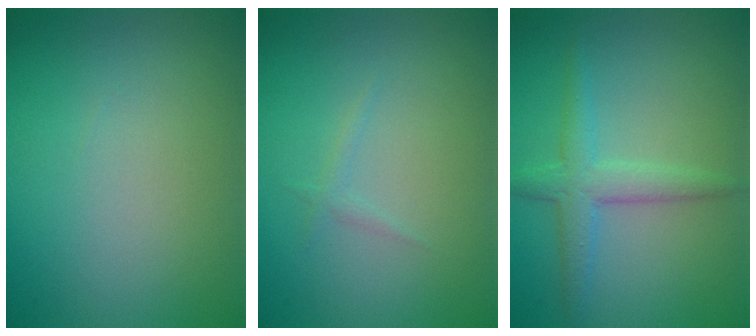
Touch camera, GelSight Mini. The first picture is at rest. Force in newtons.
{"total": 0.7, "press": 0.7, "slide": 0.1}
{"total": 3.0, "press": 3.0, "slide": 0.1}